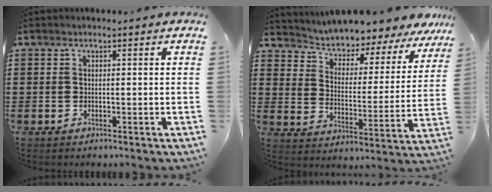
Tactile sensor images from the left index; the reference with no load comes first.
{"total": 4.4, "force": [4.3, 0.7, 0.0], "torque": [-0.029, -0.043, 0.067]}